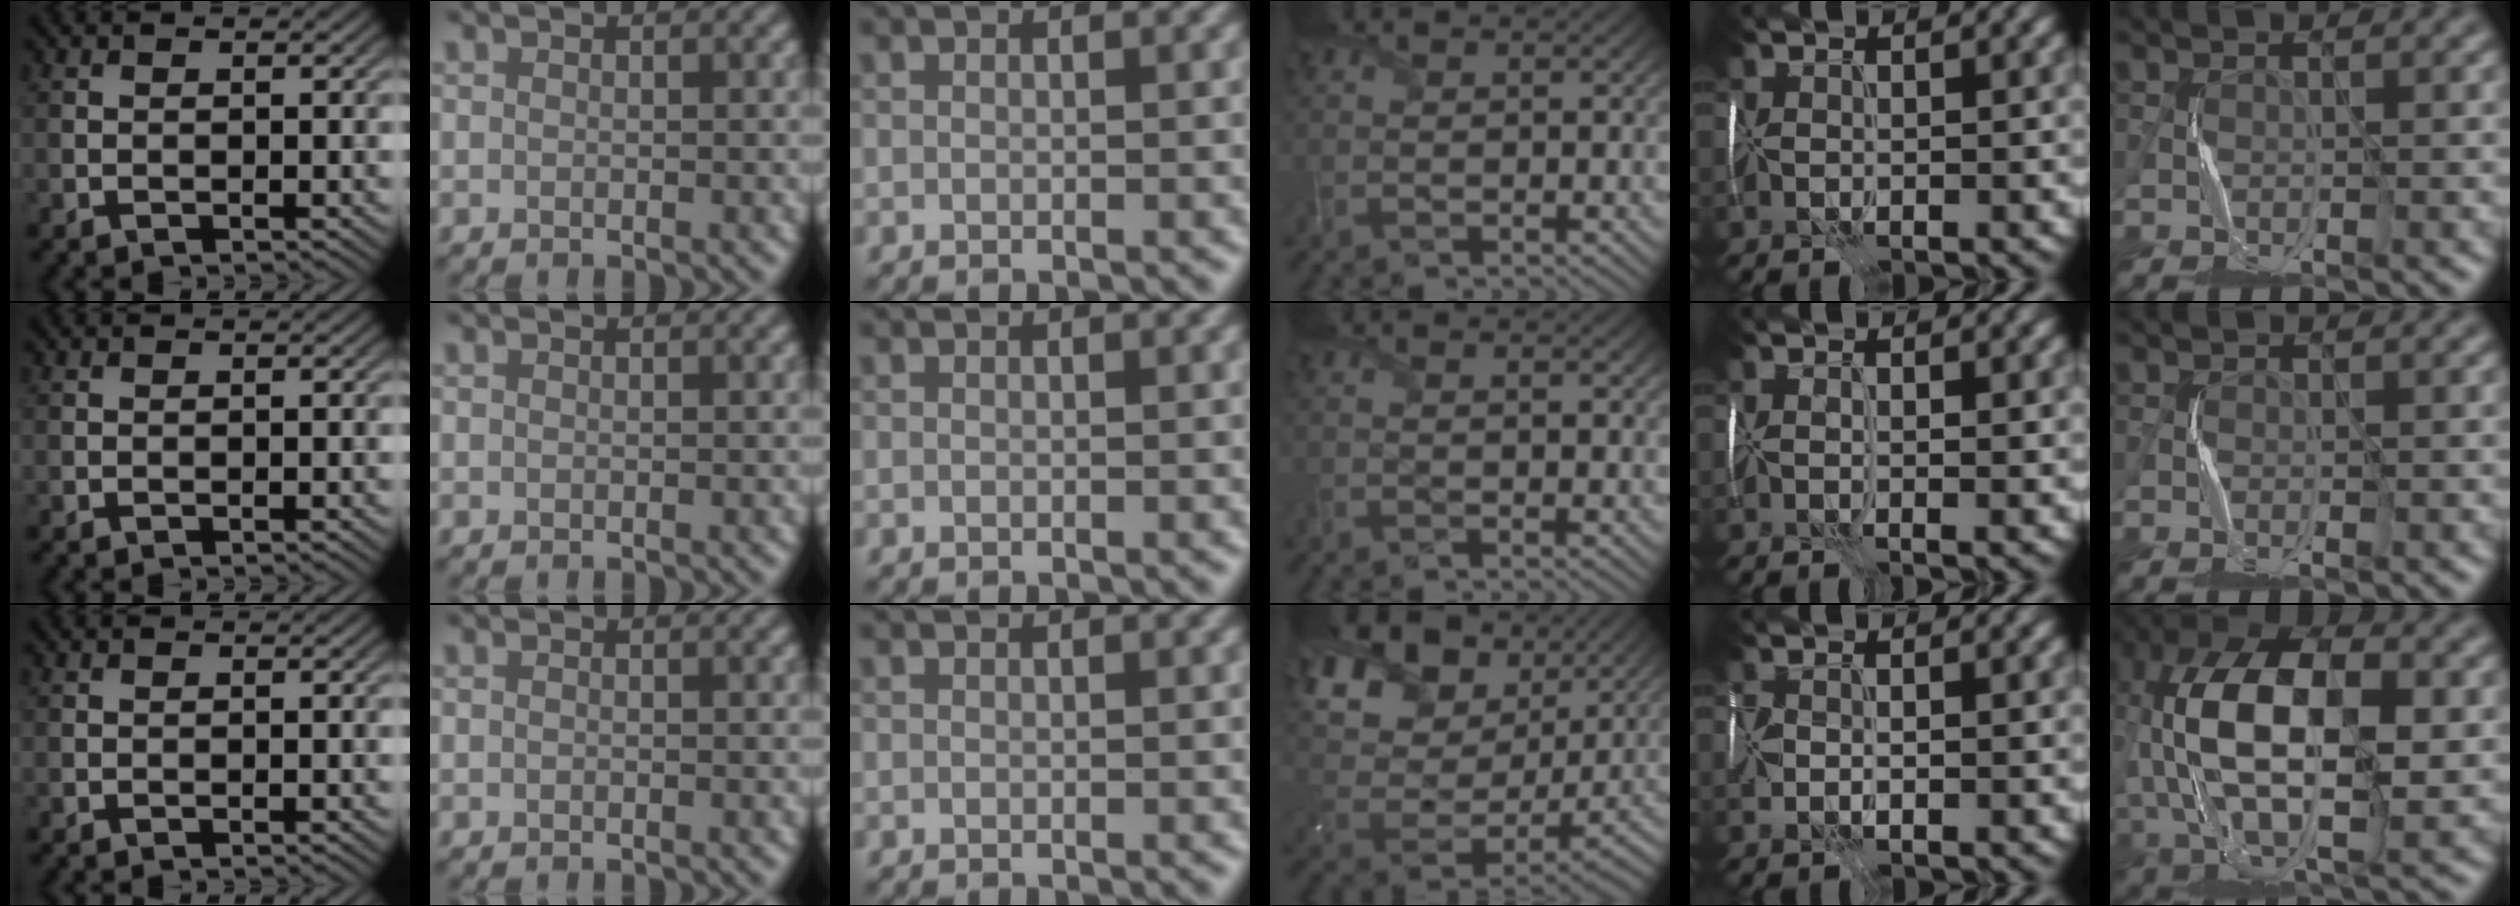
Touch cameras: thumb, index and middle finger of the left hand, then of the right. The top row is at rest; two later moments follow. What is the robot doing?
{"motion": "wrap", "object": "scarf"}